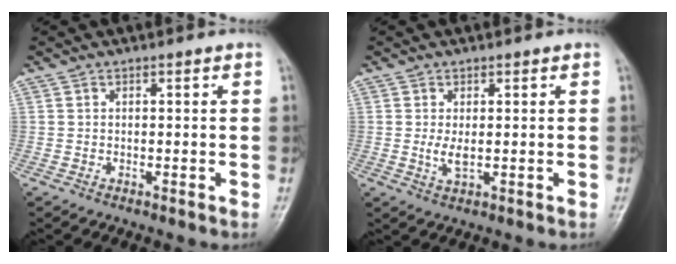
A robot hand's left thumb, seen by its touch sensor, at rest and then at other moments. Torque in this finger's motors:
{"motor_torque": [0.03, 0.04, 0.36, -0.24, 0.01]}